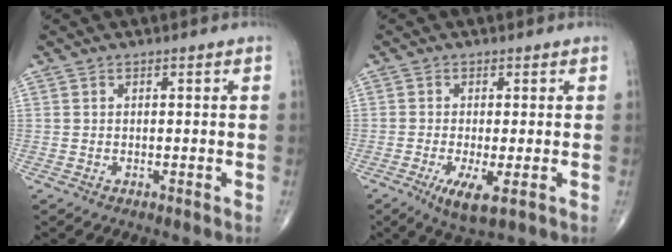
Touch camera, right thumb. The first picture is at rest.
{"total": 5.6, "force": [-1.9, 1.3, 5.1], "torque": [-0.099, -0.016, -0.033]}